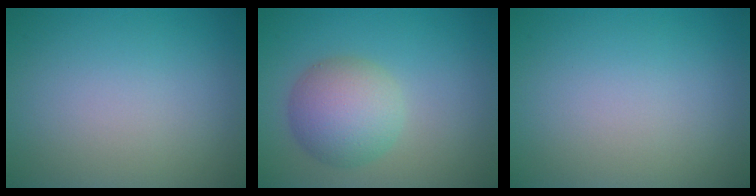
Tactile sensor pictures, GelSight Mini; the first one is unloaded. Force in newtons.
{"total": 5.2, "press": 5.2, "slide": 0.1}
{"total": 0.0}